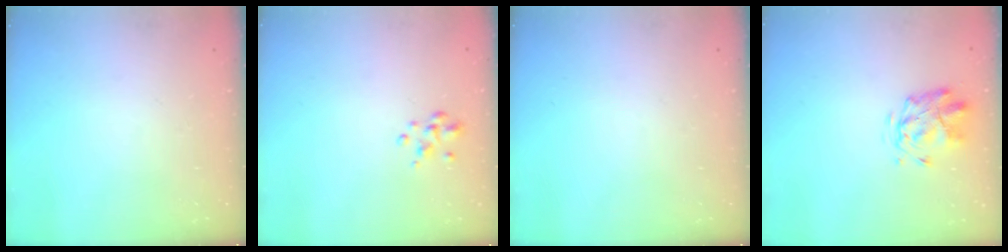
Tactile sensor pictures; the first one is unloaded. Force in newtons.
{"total": 2.0, "press": 1.9, "slide": 0.6}
{"total": 0.0}
{"total": 2.9, "press": 2.5, "slide": 1.5}